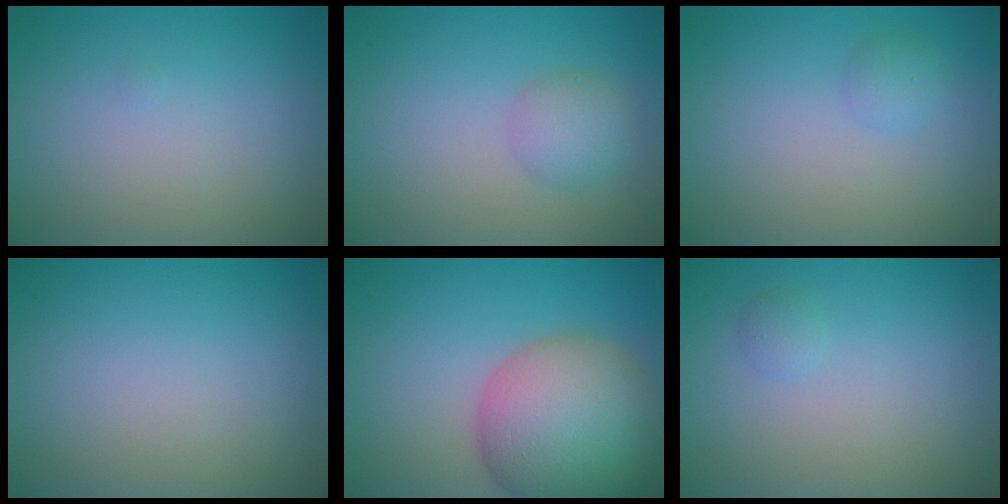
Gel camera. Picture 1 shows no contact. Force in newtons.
{"total": 2.4, "press": 2.4, "slide": 0.0}
{"total": 1.1, "press": 1.1, "slide": 0.1}
{"total": 0.0}
{"total": 11.9, "press": 11.9, "slide": 0.6}
{"total": 0.7, "press": 0.7, "slide": 0.1}